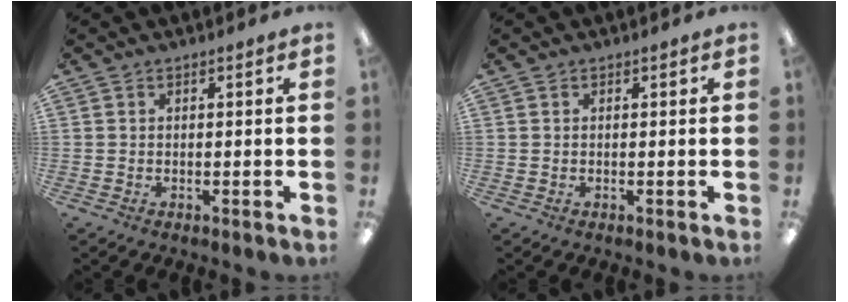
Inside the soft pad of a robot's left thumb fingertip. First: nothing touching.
{"total": 0.0}